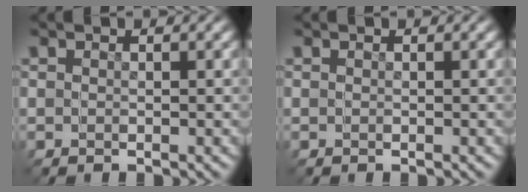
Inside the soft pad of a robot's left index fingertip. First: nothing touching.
{"total": 0.0}